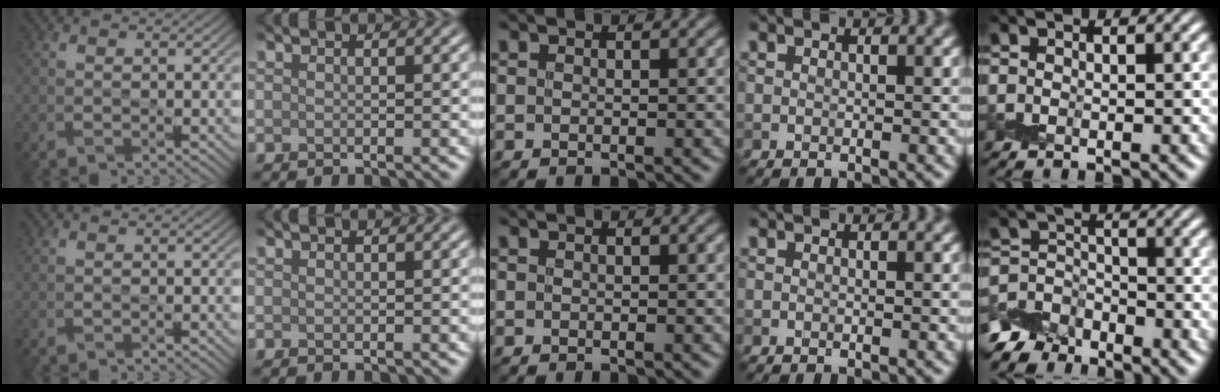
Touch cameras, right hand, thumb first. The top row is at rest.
{"thumb": {"total": 0.6, "force": [0.2, 0.1, 0.5], "torque": [-0.012, -0.003, 0.007]}, "little": {"total": 5.0, "force": [-4.3, 2.5, 0.6], "torque": [0.001, -0.004, -0.080]}}